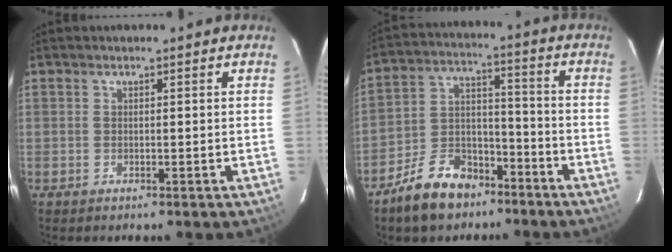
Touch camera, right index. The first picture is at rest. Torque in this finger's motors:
{"motor_torque": [0.63, -0.73, -0.17, -0.12]}